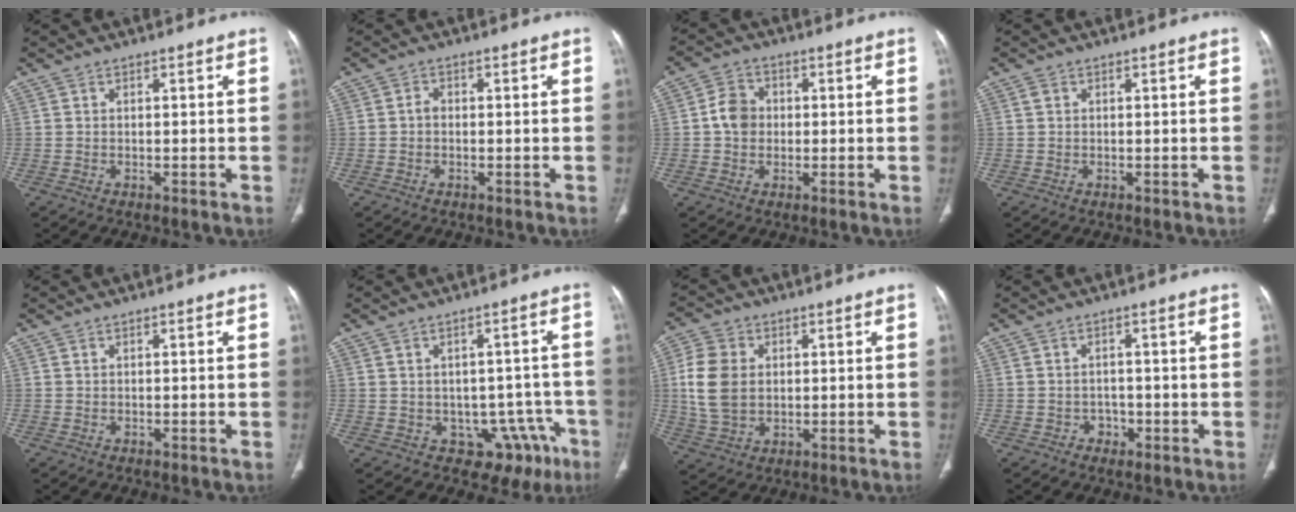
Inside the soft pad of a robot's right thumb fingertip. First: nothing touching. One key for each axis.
{"total": 1.2, "fx": -0.3, "fy": 0.9, "fz": 0.7, "tx": -0.006, "ty": 0.003, "tz": -0.009}
{"total": 5.6, "fx": 0.1, "fy": 4.8, "fz": 3.0, "tx": -0.040, "ty": 0.011, "tz": -0.004}
{"total": 0.8, "fx": 0.2, "fy": 0.7, "fz": 0.4, "tx": -0.006, "ty": 0.003, "tz": 0.004}
{"total": 0.0}
{"total": 11.3, "fx": -4.8, "fy": 8.5, "fz": 5.7, "tx": -0.029, "ty": 0.033, "tz": -0.050}
{"total": 10.4, "fx": 1.2, "fy": 7.7, "fz": 6.8, "tx": -0.135, "ty": -0.002, "tz": 0.027}
{"total": 2.0, "fx": -1.0, "fy": 1.7, "fz": 0.5, "tx": 0.004, "ty": 0.010, "tz": -0.015}